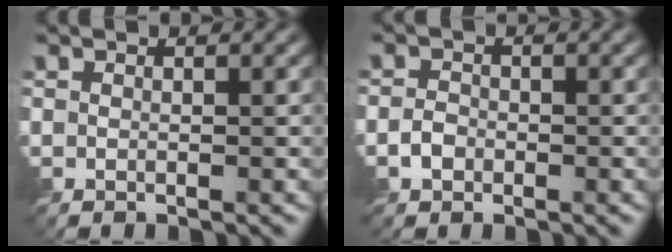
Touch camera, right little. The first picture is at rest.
{"total": 1.5, "force": [-0.6, 1.2, 0.6], "torque": [-0.009, 0.003, -0.015]}